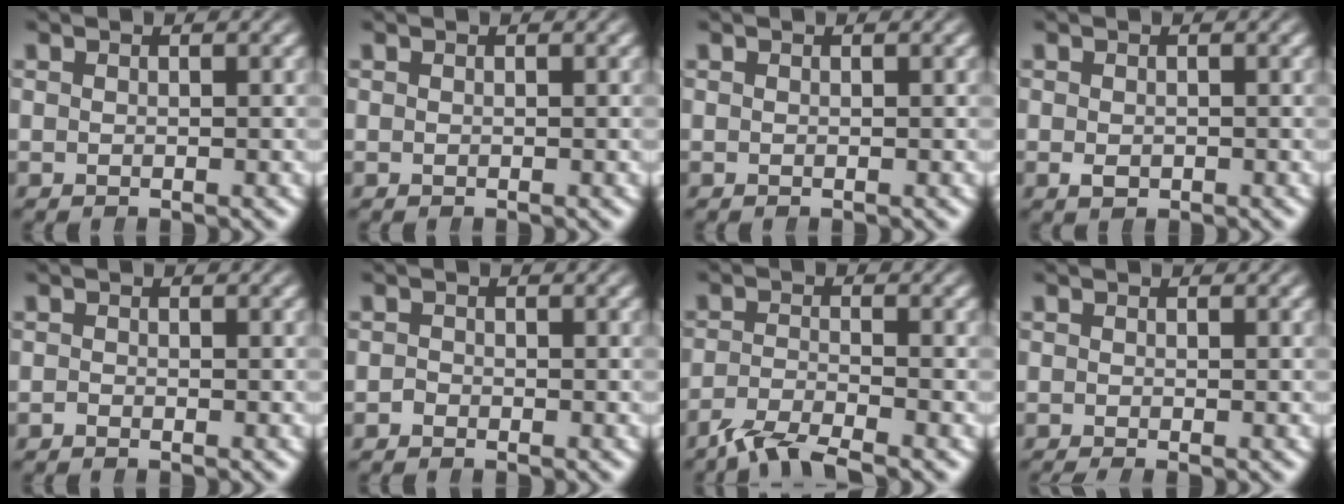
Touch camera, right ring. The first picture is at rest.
{"total": 0.0}
{"total": 0.0}
{"total": 0.7, "force": [-0.5, 0.4, 0.4], "torque": [-0.014, -0.009, 0.001]}
{"total": 0.7, "force": [-0.7, -0.1, 0.0], "torque": [0.000, -0.005, -0.010]}
{"total": 0.8, "force": [-0.8, 0.0, -0.2], "torque": [-0.001, -0.008, -0.012]}
{"total": 3.9, "force": [-3.0, 1.1, 2.1], "torque": [-0.042, -0.015, -0.045]}
{"total": 1.1, "force": [-1.0, 0.2, 0.5], "torque": [-0.004, -0.003, -0.013]}